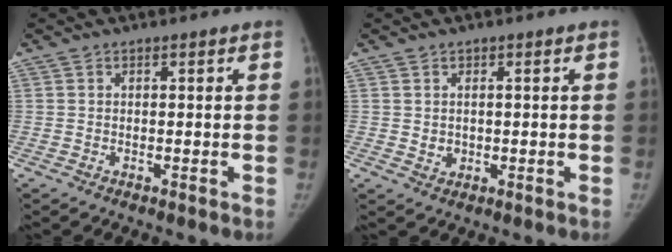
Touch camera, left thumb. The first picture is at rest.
{"total": 1.9, "force": [0.3, 1.7, 0.8], "torque": [-0.010, -0.003, 0.014]}